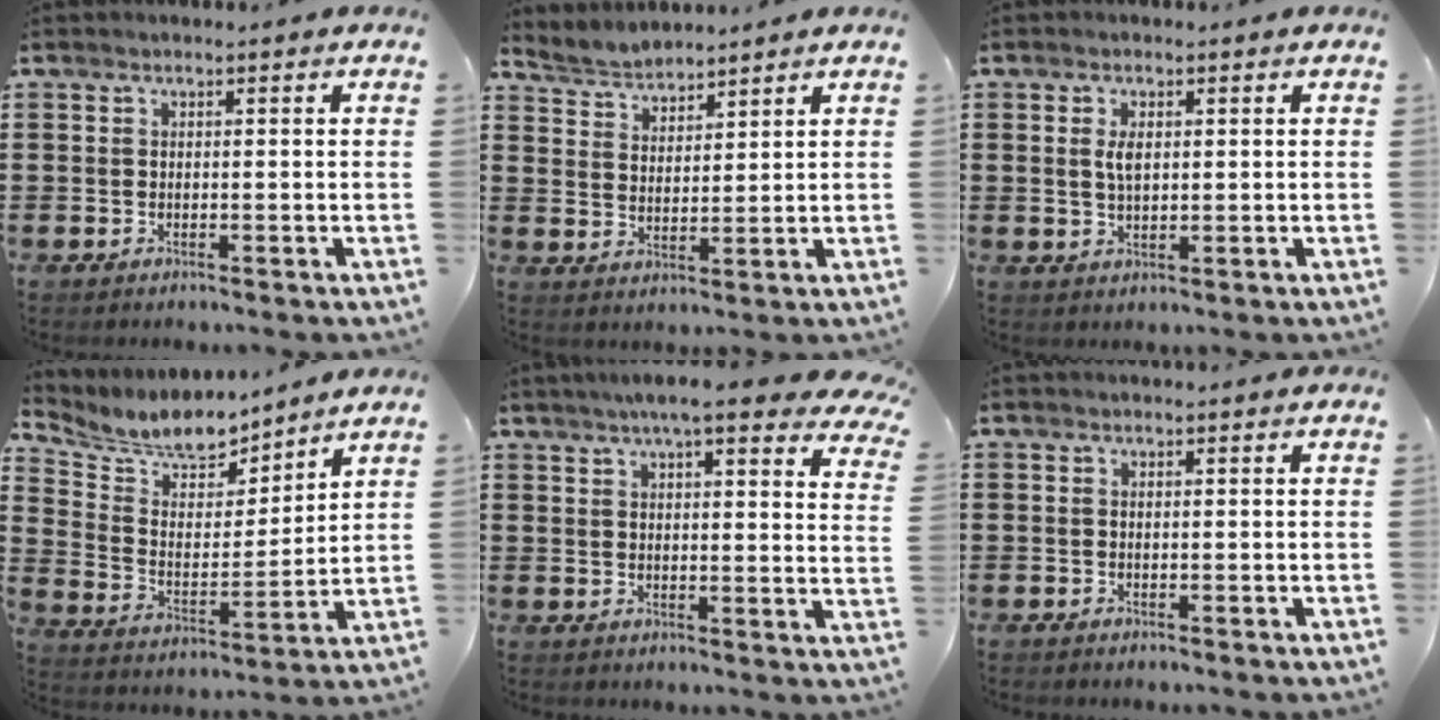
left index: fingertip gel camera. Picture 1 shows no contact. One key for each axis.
{"total": 3.3, "fx": 3.3, "fy": 0.4, "fz": -0.4, "tx": -0.008, "ty": -0.012, "tz": 0.060}
{"total": 2.9, "fx": 0.7, "fy": 1.2, "fz": 2.5, "tx": -0.055, "ty": 0.006, "tz": 0.011}
{"total": 7.9, "fx": 7.2, "fy": 2.4, "fz": 1.9, "tx": -0.070, "ty": -0.049, "tz": 0.126}
{"total": 7.3, "fx": 6.1, "fy": 0.4, "fz": 4.0, "tx": -0.081, "ty": -0.015, "tz": 0.105}
{"total": 0.0}